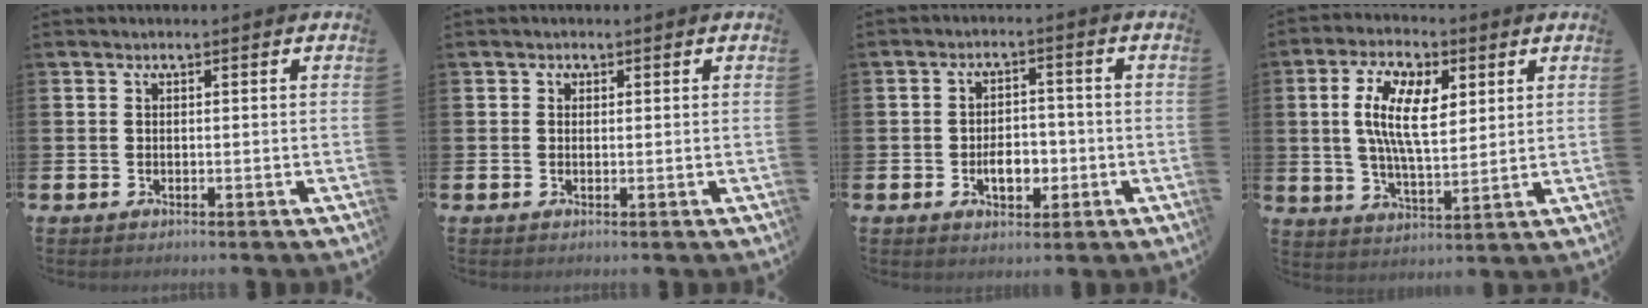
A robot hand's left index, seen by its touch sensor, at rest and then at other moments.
{"total": 0.8, "force": [0.3, 0.7, 0.2], "torque": [0.011, 0.001, 0.001]}
{"total": 4.4, "force": [-1.3, 2.9, 3.0], "torque": [-0.036, -0.003, -0.031]}
{"total": 9.7, "force": [4.0, 4.2, 7.7], "torque": [-0.142, -0.005, 0.069]}